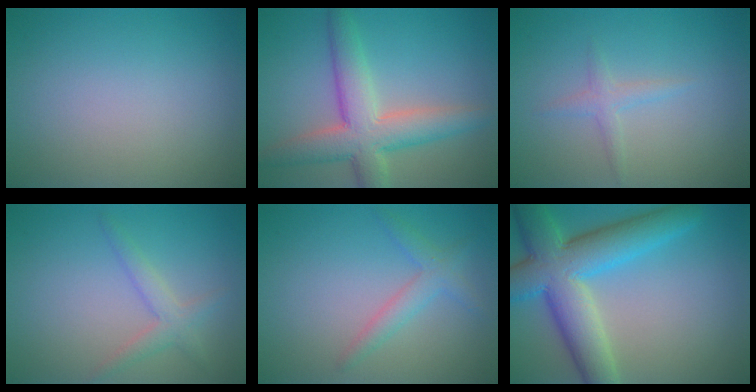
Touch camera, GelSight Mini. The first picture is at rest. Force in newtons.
{"total": 6.6, "press": 6.5, "slide": 0.5}
{"total": 1.4, "press": 1.4, "slide": 0.1}
{"total": 2.2, "press": 2.2, "slide": 0.1}
{"total": 2.2, "press": 2.2, "slide": 0.0}
{"total": 9.4, "press": 9.4, "slide": 0.3}